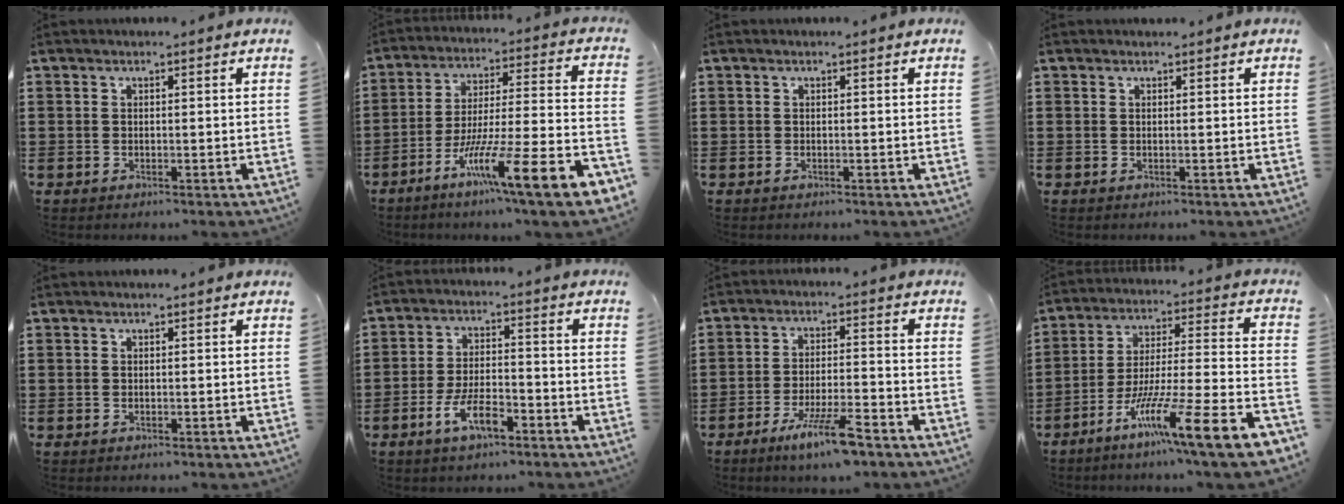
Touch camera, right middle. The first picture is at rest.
{"total": 14.5, "force": [-9.1, 1.0, 11.2], "torque": [-0.180, 0.009, -0.162]}
{"total": 0.0}
{"total": 0.0}
{"total": 0.0}
{"total": 6.7, "force": [-3.7, 2.3, 5.1], "torque": [-0.108, -0.001, -0.073]}
{"total": 7.6, "force": [-5.1, 0.9, 5.6], "torque": [-0.104, -0.006, -0.091]}
{"total": 13.5, "force": [-8.8, 0.0, 10.2], "torque": [-0.165, -0.003, -0.163]}